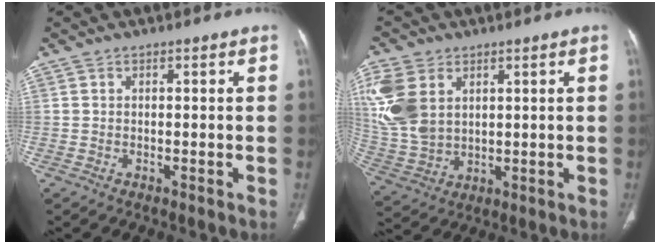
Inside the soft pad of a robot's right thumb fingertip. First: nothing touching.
{"total": 13.5, "force": [4.4, 9.3, 8.8], "torque": [-0.195, -0.009, 0.101]}